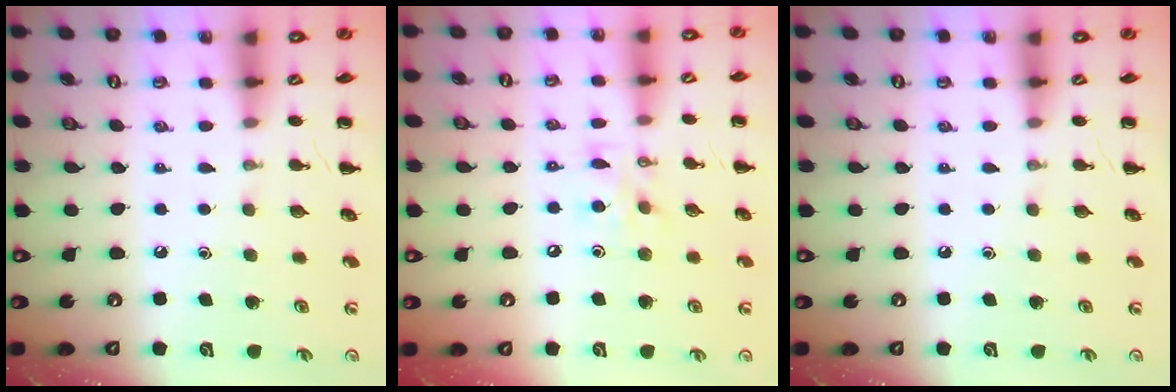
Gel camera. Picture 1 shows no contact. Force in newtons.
{"total": 9.2, "press": 9.1, "slide": 1.1}
{"total": 0.0}